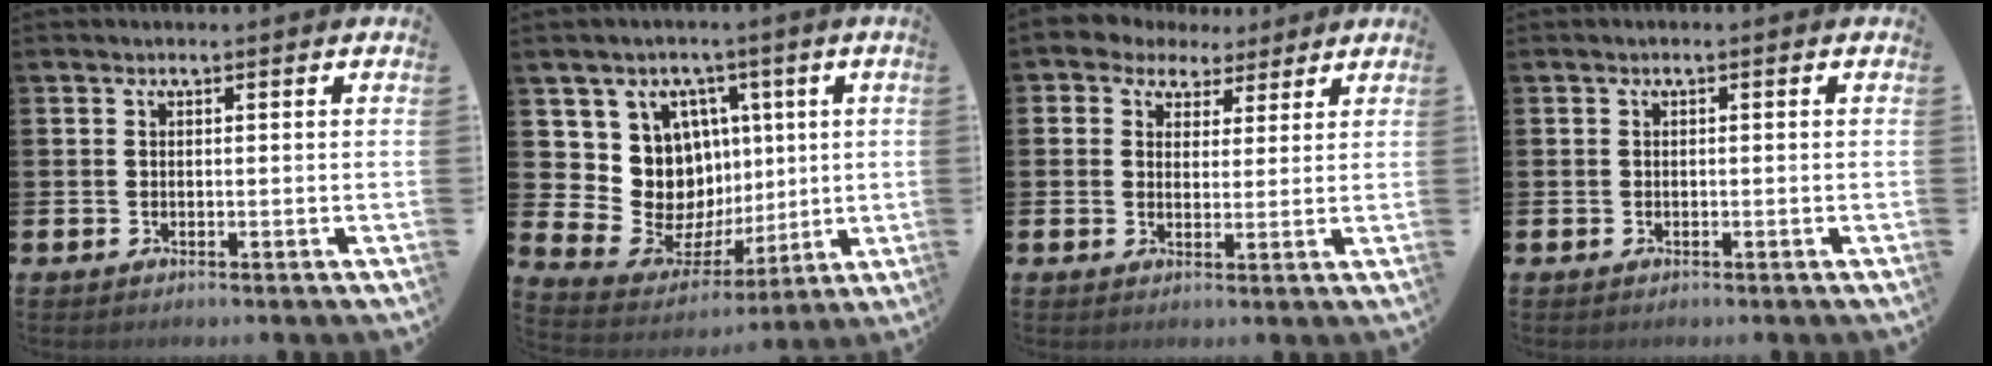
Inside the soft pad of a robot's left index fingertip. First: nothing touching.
{"total": 9.9, "force": [2.6, 9.3, 2.2], "torque": [-0.097, -0.040, 0.056]}
{"total": 3.6, "force": [2.5, 2.4, -0.5], "torque": [-0.010, -0.009, 0.042]}
{"total": 0.0}